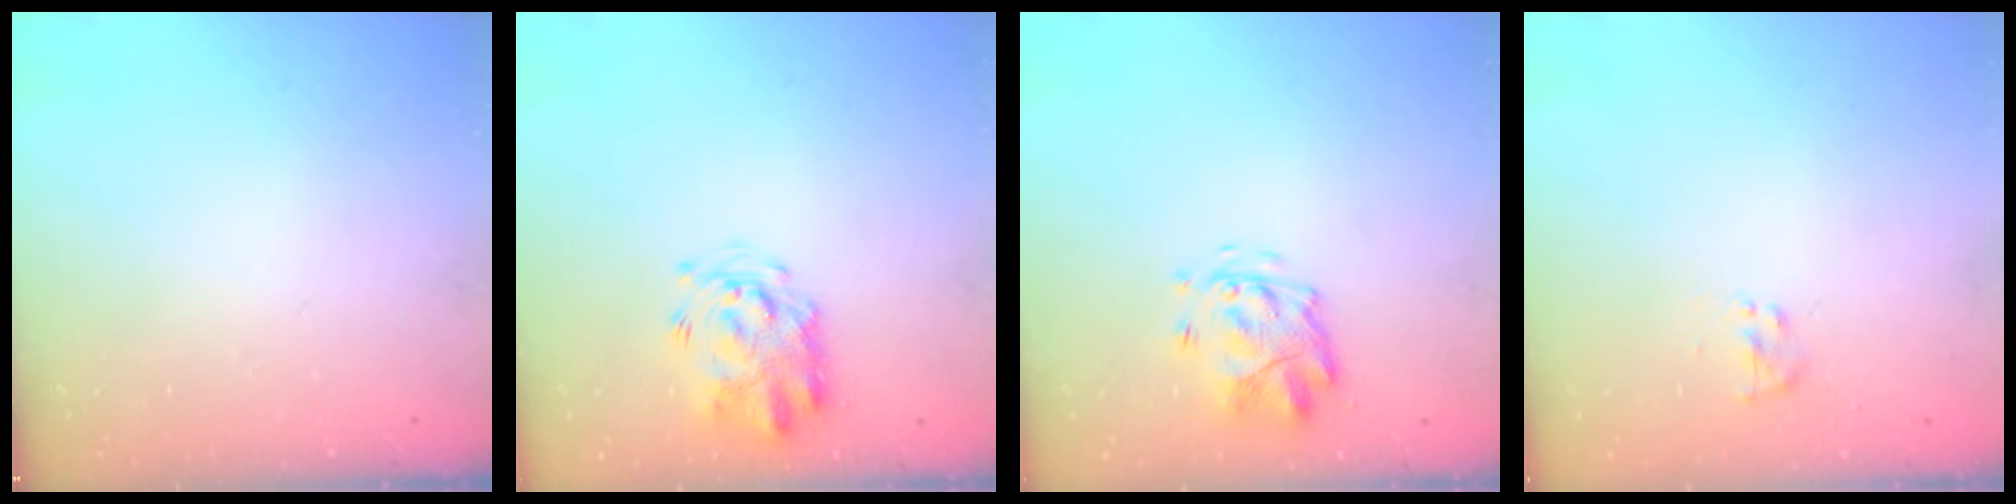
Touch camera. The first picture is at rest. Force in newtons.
{"total": 4.1, "press": 4.0, "slide": 1.0}
{"total": 3.8, "press": 3.4, "slide": 1.8}
{"total": 1.8, "press": 1.7, "slide": 0.7}